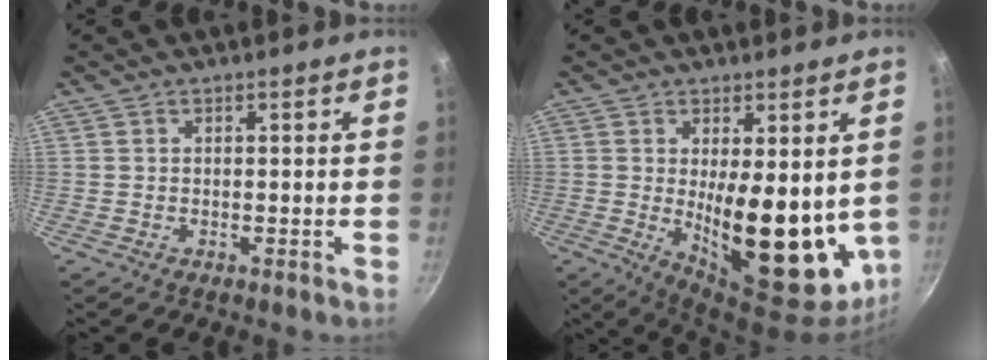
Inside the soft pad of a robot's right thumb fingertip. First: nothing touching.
{"total": 17.7, "force": [0.5, 7.4, 16.1], "torque": [-0.200, -0.038, 0.027]}